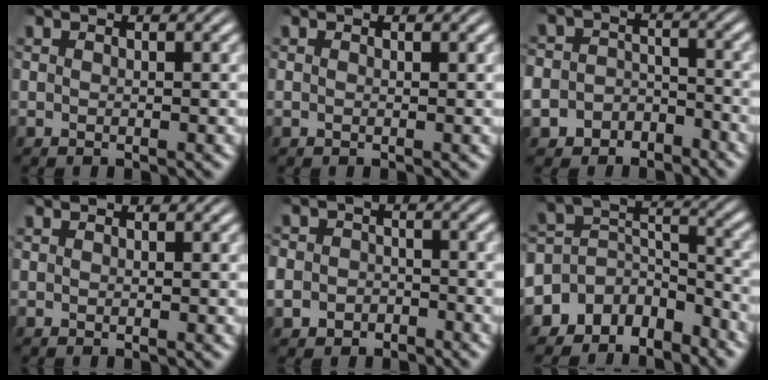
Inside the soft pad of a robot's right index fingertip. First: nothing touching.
{"total": 0.0}
{"total": 7.3, "force": [-4.1, 5.9, 1.3], "torque": [-0.036, -0.022, -0.079]}
{"total": 0.0}
{"total": 4.8, "force": [-2.6, 4.0, 0.7], "torque": [-0.027, -0.020, -0.045]}
{"total": 10.4, "force": [-5.0, 8.0, 4.5], "torque": [-0.103, -0.041, -0.083]}